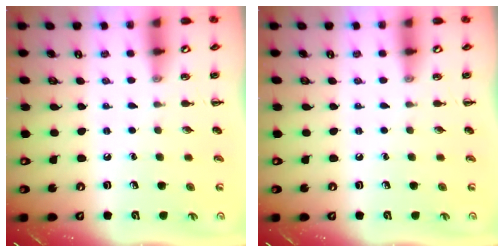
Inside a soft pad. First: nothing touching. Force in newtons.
{"total": 0.0}